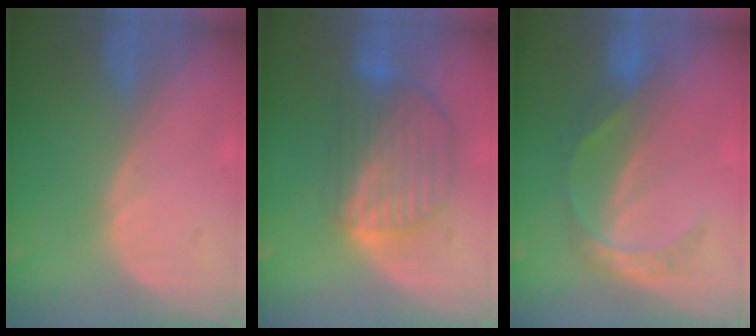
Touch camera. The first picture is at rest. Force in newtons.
{"total": 9.0, "press": 7.7, "slide": 4.7}
{"total": 4.4, "press": 4.4, "slide": 0.5}